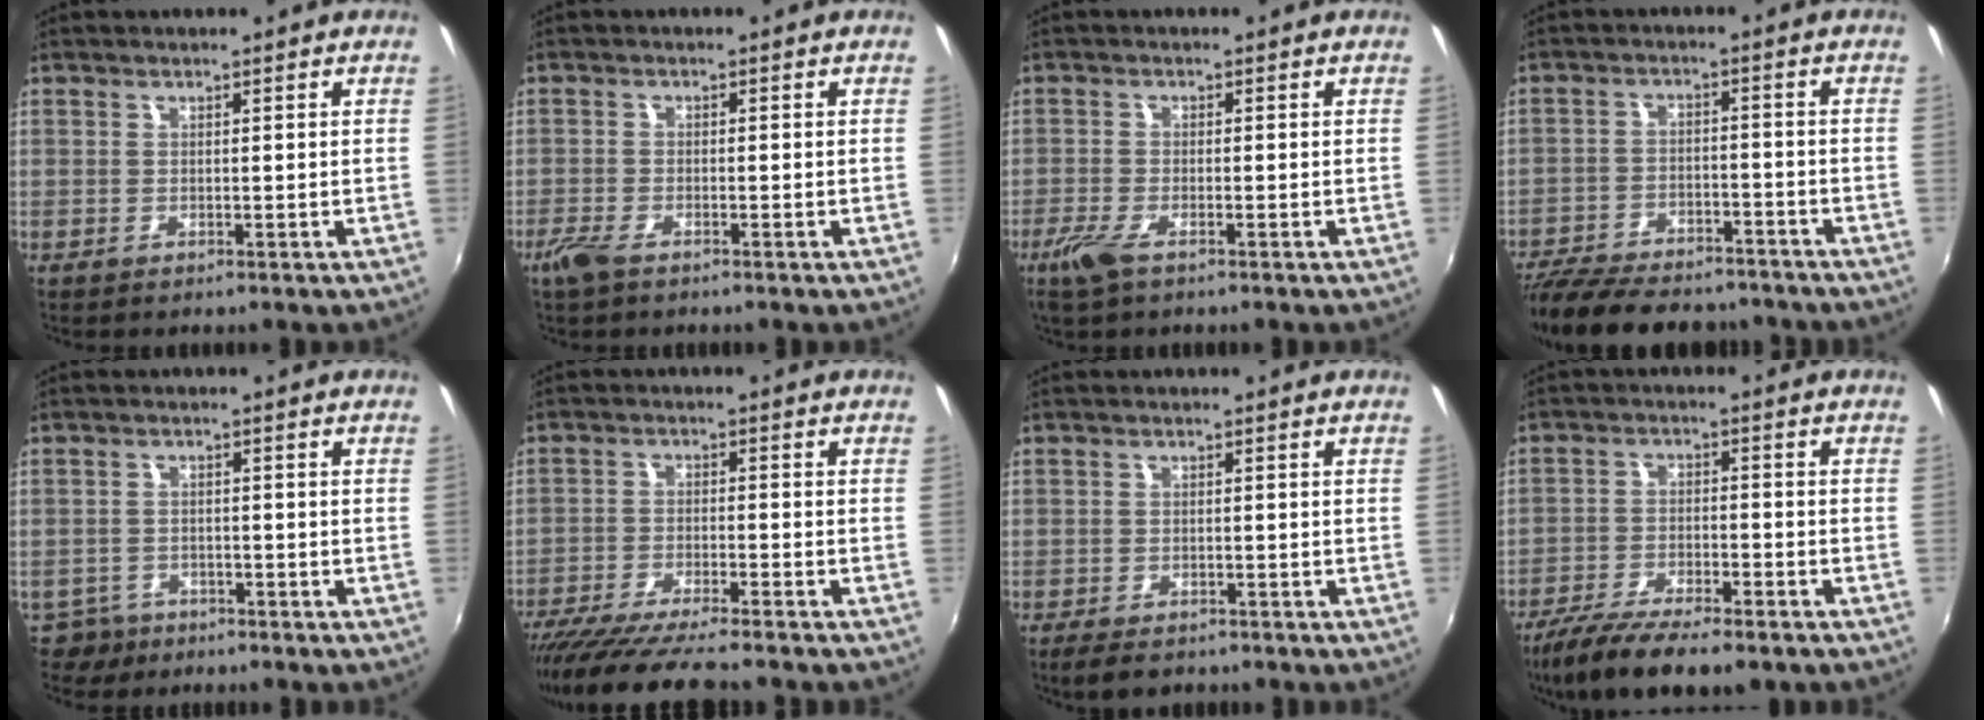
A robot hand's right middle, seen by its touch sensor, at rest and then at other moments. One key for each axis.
{"total": 3.3, "fx": -2.5, "fy": 1.0, "fz": 2.0, "tx": -0.054, "ty": -0.008, "tz": -0.050}
{"total": 4.1, "fx": -2.7, "fy": 1.1, "fz": 2.9, "tx": -0.074, "ty": -0.012, "tz": -0.055}
{"total": 19.7, "fx": -16.5, "fy": 6.6, "fz": 8.5, "tx": -0.187, "ty": -0.017, "tz": -0.242}
{"total": 4.0, "fx": -3.0, "fy": 2.7, "fz": 0.4, "tx": -0.022, "ty": 0.004, "tz": -0.053}
{"total": 14.3, "fx": -12.4, "fy": 0.7, "fz": 7.0, "tx": -0.147, "ty": -0.037, "tz": -0.206}
{"total": 4.7, "fx": -3.7, "fy": 2.0, "fz": 2.1, "tx": -0.050, "ty": -0.010, "tz": -0.060}
{"total": 13.9, "fx": -10.9, "fy": 3.3, "fz": 8.0, "tx": -0.170, "ty": -0.040, "tz": -0.184}